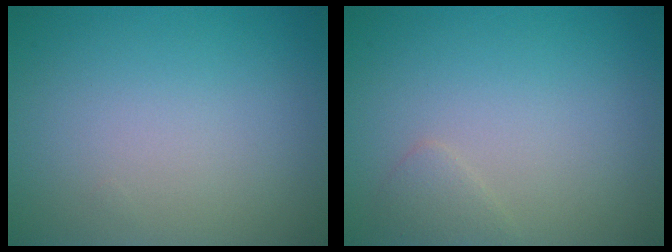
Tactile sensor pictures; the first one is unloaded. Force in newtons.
{"total": 1.1, "press": 1.1, "slide": 0.0}